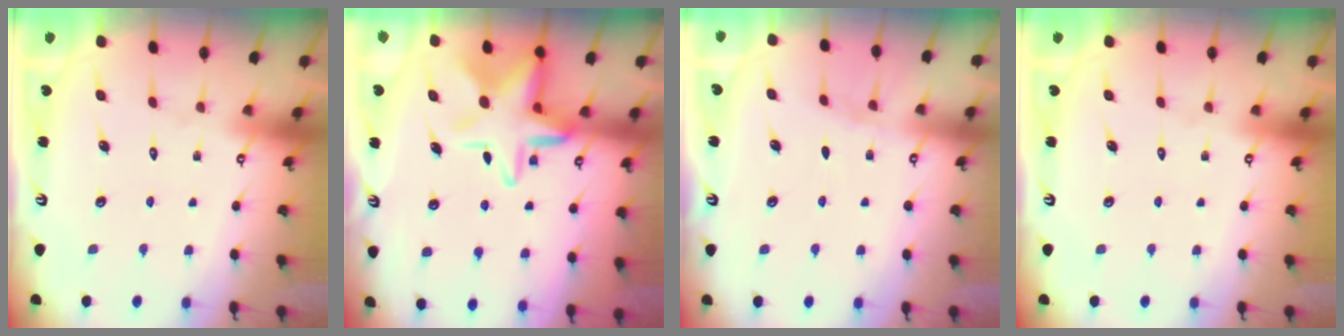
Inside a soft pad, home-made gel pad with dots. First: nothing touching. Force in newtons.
{"total": 13.9, "press": 13.7, "slide": 2.3}
{"total": 2.9, "press": 2.8, "slide": 0.7}
{"total": 0.0}